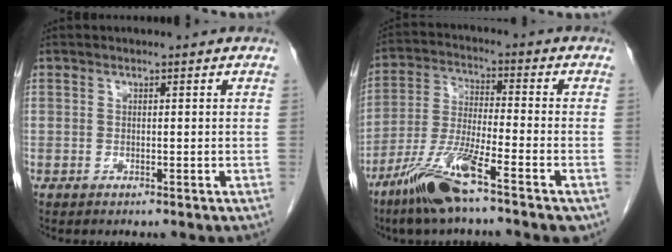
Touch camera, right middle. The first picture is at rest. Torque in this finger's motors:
{"motor_torque": [0.91, -1.18, 0.29, 0.09]}